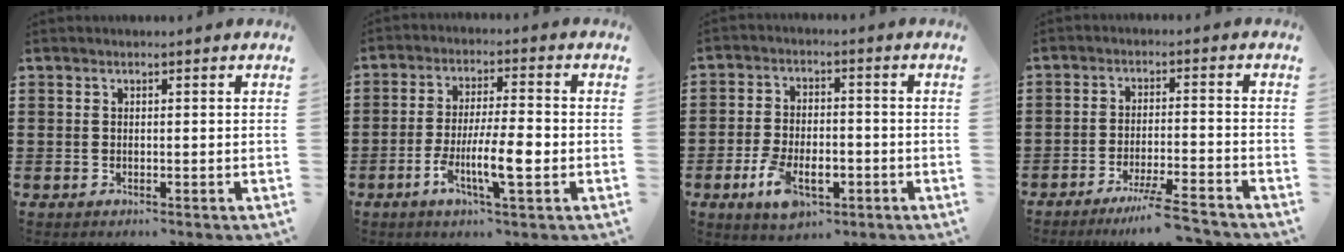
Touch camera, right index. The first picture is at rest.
{"total": 8.1, "force": [-2.7, 1.5, 7.5], "torque": [-0.143, -0.007, -0.051]}
{"total": 7.2, "force": [-3.1, 3.7, 5.4], "torque": [-0.114, 0.002, -0.058]}
{"total": 6.0, "force": [-5.0, -0.4, 3.3], "torque": [-0.059, -0.014, -0.092]}